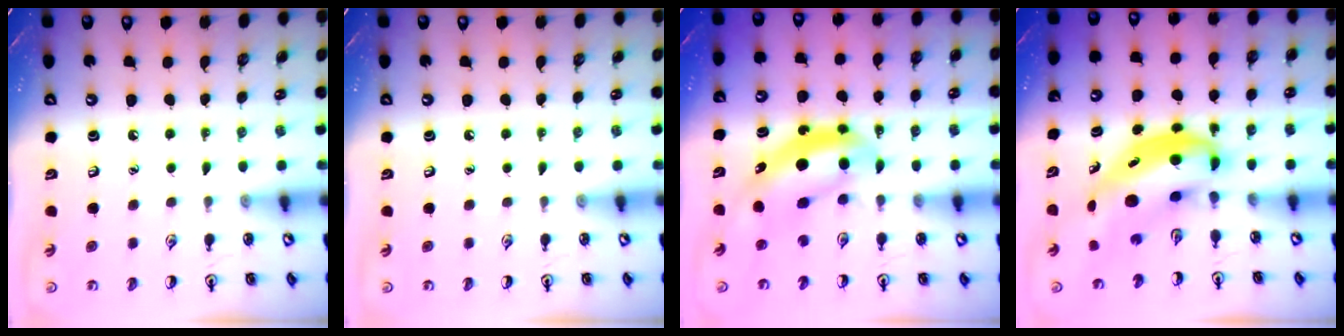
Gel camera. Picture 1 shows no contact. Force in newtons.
{"total": 0.0}
{"total": 6.4, "press": 6.2, "slide": 1.8}
{"total": 7.3, "press": 7.1, "slide": 1.9}